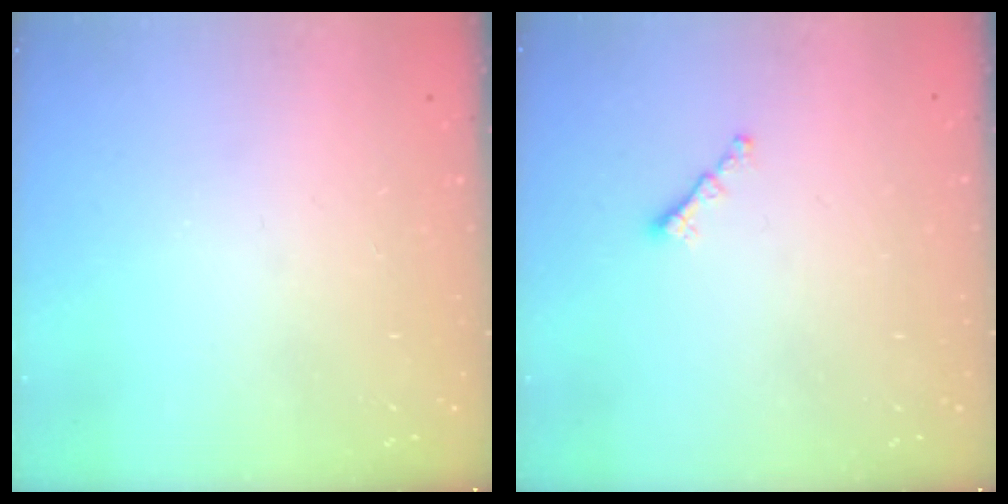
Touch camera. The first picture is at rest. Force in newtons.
{"total": 0.8, "press": 0.7, "slide": 0.4}